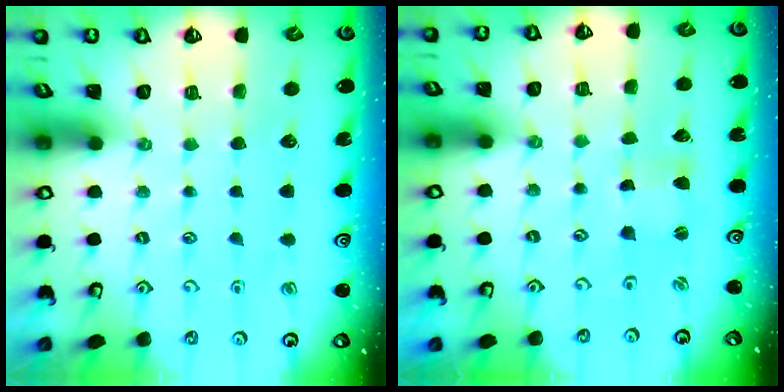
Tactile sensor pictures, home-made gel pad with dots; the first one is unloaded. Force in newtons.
{"total": 0.8, "press": 0.8, "slide": 0.2}